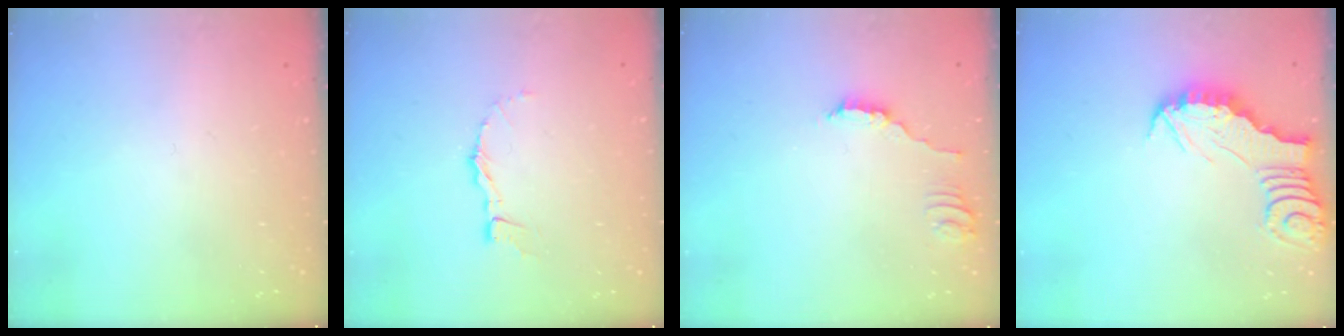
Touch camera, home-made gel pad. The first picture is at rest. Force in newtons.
{"total": 3.5, "press": 3.5, "slide": 0.2}
{"total": 1.8, "press": 1.8, "slide": 0.3}
{"total": 2.6, "press": 2.6, "slide": 0.2}